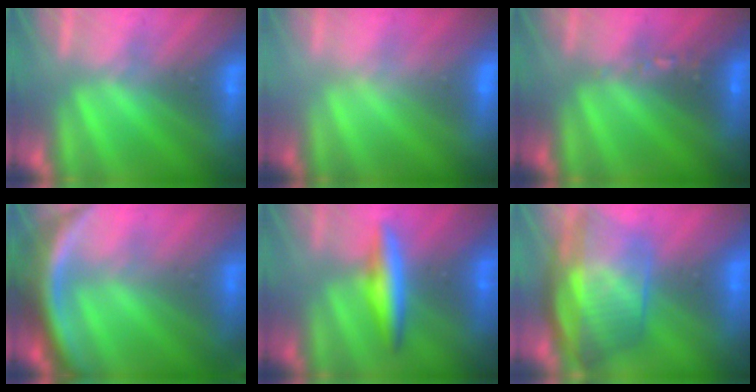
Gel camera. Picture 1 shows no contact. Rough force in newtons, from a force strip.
{"total": 2.8}
{"total": 2.4}
{"total": 11.6}
{"total": 2.6}
{"total": 7.3}